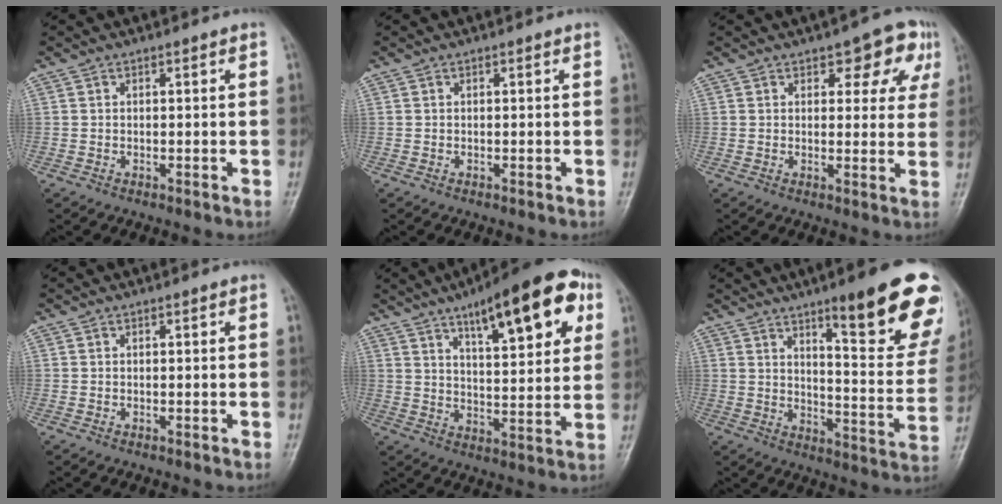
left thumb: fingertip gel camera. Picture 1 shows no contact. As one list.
[{"total": 0.0}, {"total": 8.4, "force": [4.1, 4.3, 5.8], "torque": [-0.024, -0.010, 0.044]}, {"total": 0.0}, {"total": 18.7, "force": [9.0, 6.0, 15.2], "torque": [-0.182, -0.020, 0.130]}, {"total": 20.9, "force": [12.3, 4.3, 16.3], "torque": [-0.170, -0.065, 0.171]}]